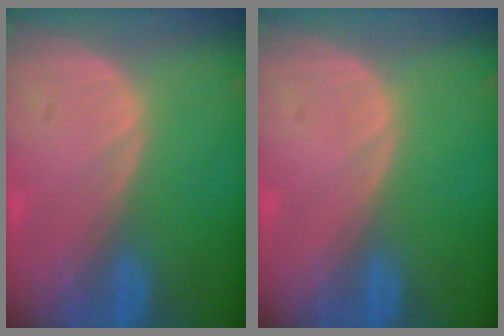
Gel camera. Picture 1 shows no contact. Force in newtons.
{"total": 0.0}